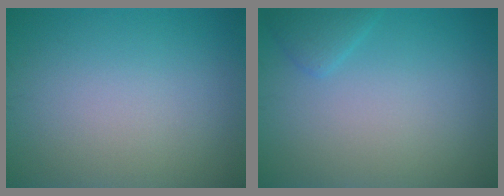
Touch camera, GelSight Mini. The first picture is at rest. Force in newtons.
{"total": 1.4, "press": 1.4, "slide": 0.1}